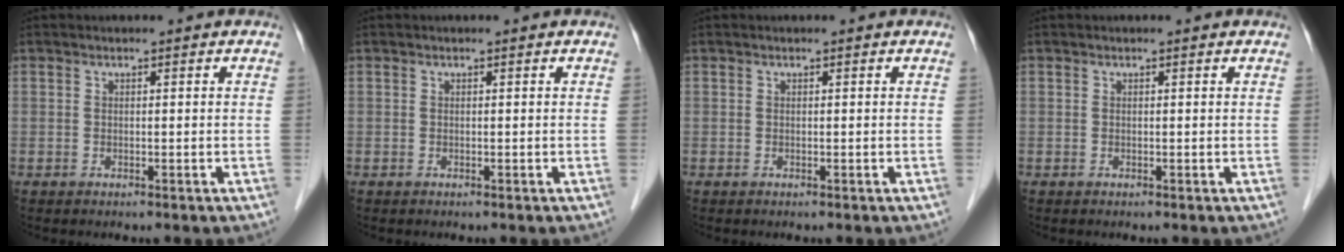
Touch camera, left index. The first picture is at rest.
{"total": 0.0}
{"total": 0.0}
{"total": 0.0}